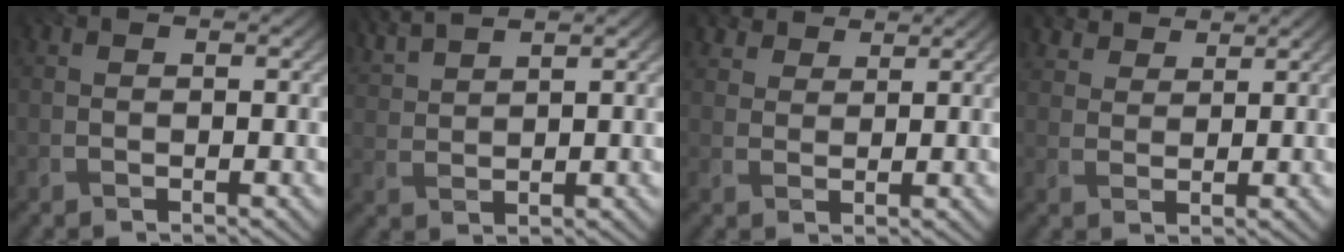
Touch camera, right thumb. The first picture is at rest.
{"total": 4.9, "force": [4.2, 0.7, 2.3], "torque": [-0.053, 0.010, 0.075]}
{"total": 3.5, "force": [3.0, 1.5, 1.1], "torque": [-0.029, -0.005, 0.064]}
{"total": 4.0, "force": [3.5, 1.5, 1.3], "torque": [-0.036, -0.002, 0.073]}